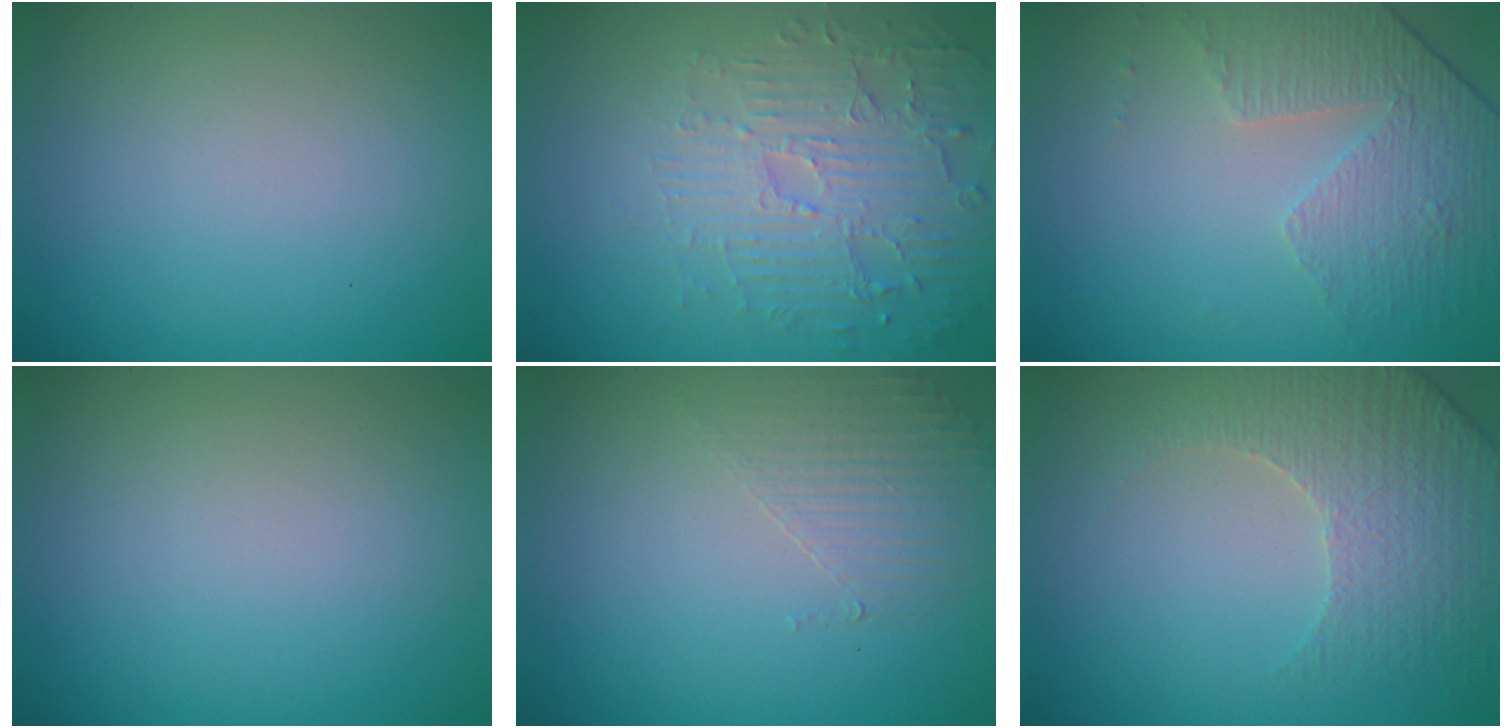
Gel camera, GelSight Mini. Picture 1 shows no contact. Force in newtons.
{"total": 4.9, "press": 3.7, "slide": 3.2}
{"total": 4.6, "press": 3.3, "slide": 3.3}
{"total": 0.0}
{"total": 1.6, "press": 0.7, "slide": 1.4}
{"total": 4.7, "press": 3.6, "slide": 3.0}